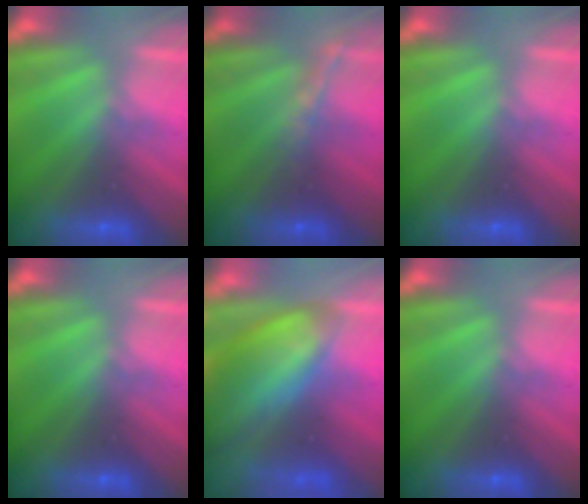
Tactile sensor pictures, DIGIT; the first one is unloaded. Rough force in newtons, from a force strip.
{"total": 1.6}
{"total": 0.0}
{"total": 0.0}
{"total": 7.7}
{"total": 0.0}